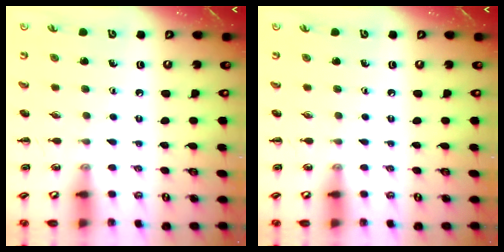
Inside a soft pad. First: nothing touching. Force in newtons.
{"total": 0.0}